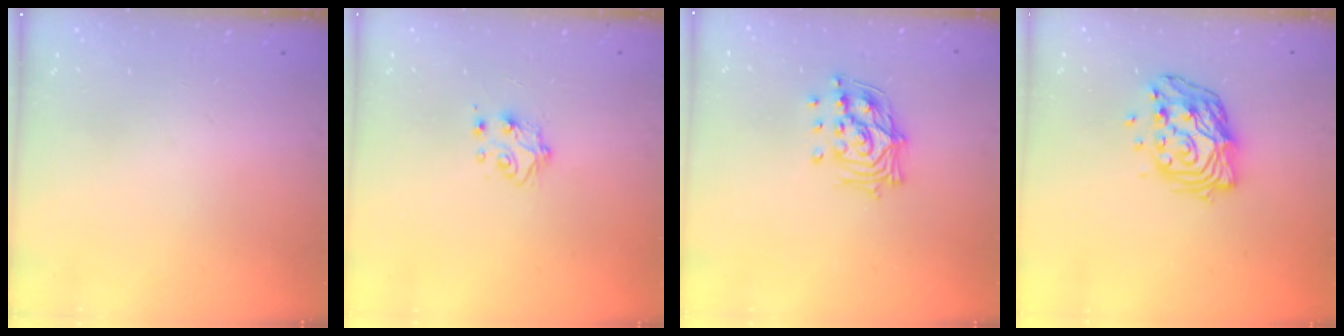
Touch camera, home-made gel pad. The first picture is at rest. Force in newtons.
{"total": 4.8, "press": 4.8, "slide": 0.4}
{"total": 12.7, "press": 12.7, "slide": 1.3}
{"total": 14.0, "press": 13.9, "slide": 1.7}